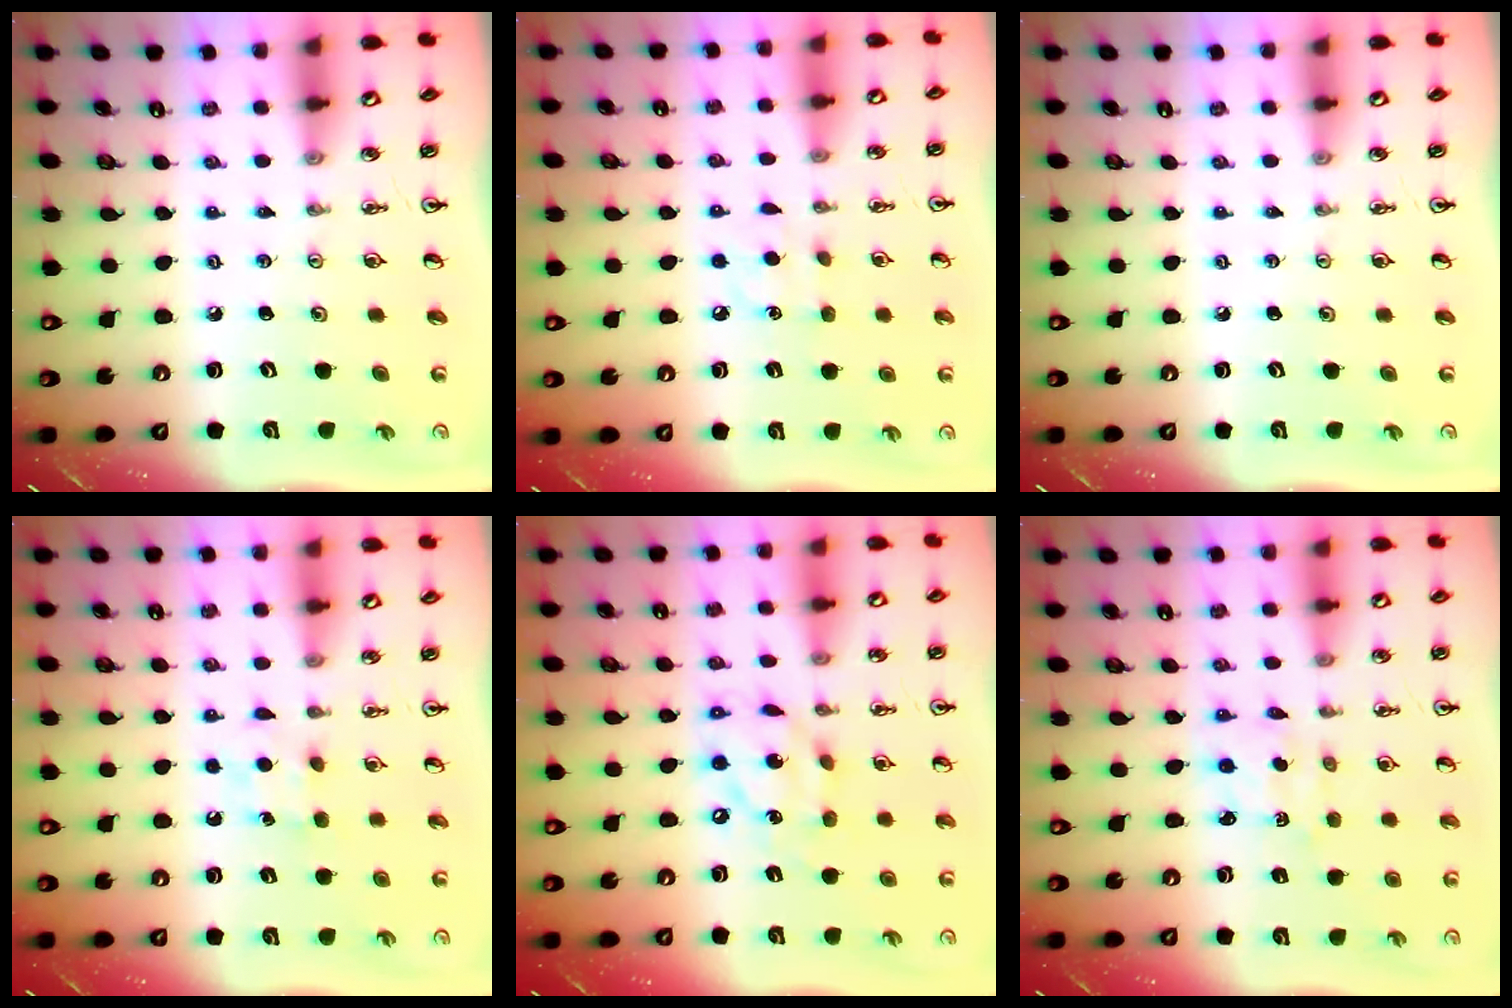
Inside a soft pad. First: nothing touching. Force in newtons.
{"total": 6.2, "press": 6.2, "slide": 0.7}
{"total": 0.0}
{"total": 6.3, "press": 6.2, "slide": 0.8}
{"total": 13.0, "press": 13.0, "slide": 1.2}
{"total": 2.3, "press": 2.3, "slide": 0.5}